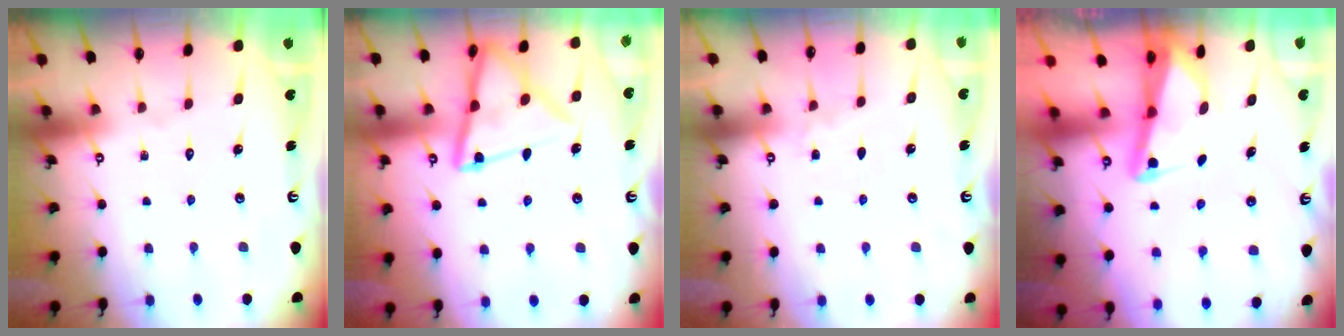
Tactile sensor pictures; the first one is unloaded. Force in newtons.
{"total": 14.1, "press": 14.0, "slide": 1.3}
{"total": 4.0, "press": 4.0, "slide": 0.6}
{"total": 2.5, "press": 2.5, "slide": 0.4}